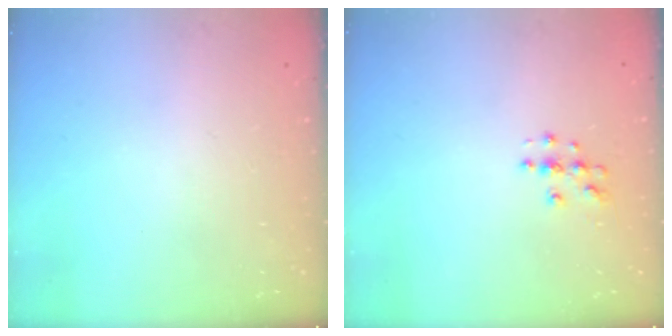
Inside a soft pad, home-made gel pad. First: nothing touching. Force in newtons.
{"total": 3.8, "press": 3.8, "slide": 0.2}